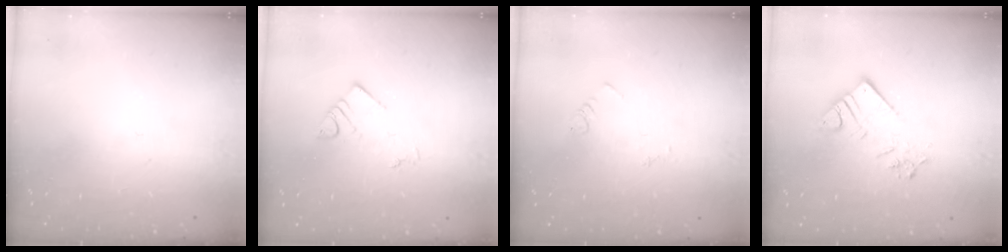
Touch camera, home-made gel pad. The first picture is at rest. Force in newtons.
{"total": 4.1, "press": 4.1, "slide": 0.2}
{"total": 2.5, "press": 2.5, "slide": 0.4}
{"total": 8.6, "press": 8.6, "slide": 0.5}